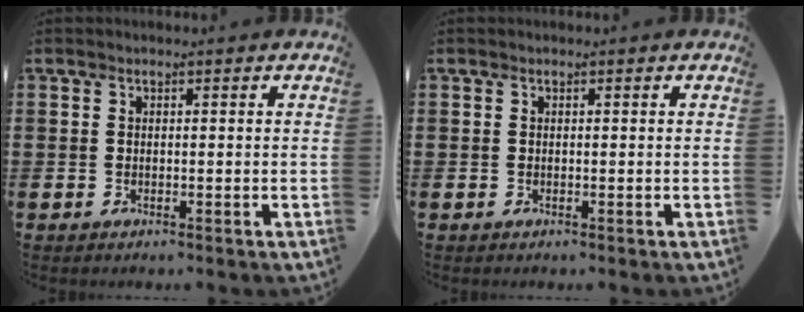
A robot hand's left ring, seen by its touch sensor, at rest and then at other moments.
{"total": 0.0}